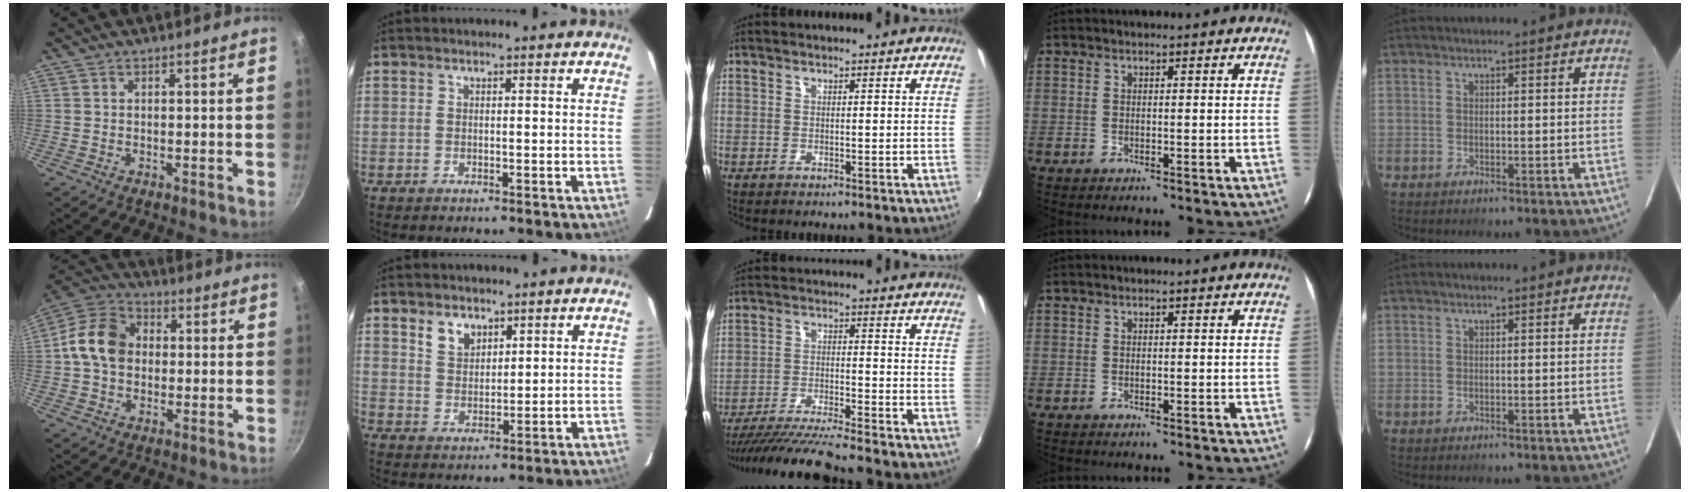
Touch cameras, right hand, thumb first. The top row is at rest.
{"thumb": {"total": 11.4, "force": [0.2, 9.0, 7.0], "torque": [-0.096, 0.023, -0.017]}, "index": {"total": 4.8, "force": [2.9, 3.1, 2.3], "torque": [-0.038, 0.005, 0.059]}, "middle": {"total": 11.6, "force": [-10.4, -0.6, 5.0], "torque": [-0.116, -0.021, -0.188]}}